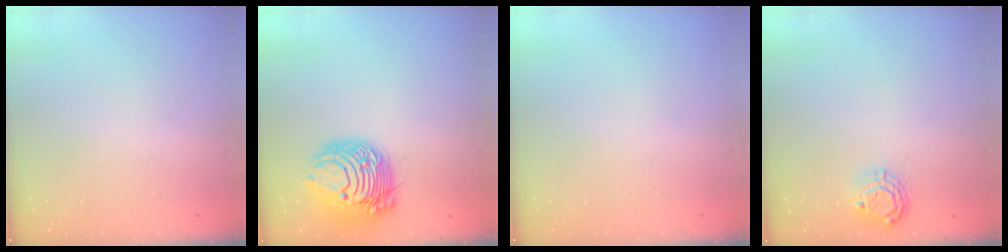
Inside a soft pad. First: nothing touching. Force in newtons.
{"total": 14.8, "press": 14.8, "slide": 0.2}
{"total": 0.0}
{"total": 7.1, "press": 7.0, "slide": 0.7}